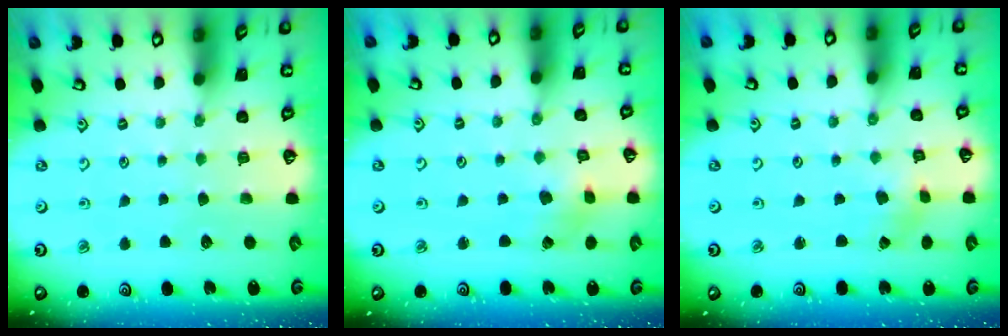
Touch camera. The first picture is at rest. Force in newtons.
{"total": 2.7, "press": 2.7, "slide": 0.4}
{"total": 0.8, "press": 0.8, "slide": 0.1}